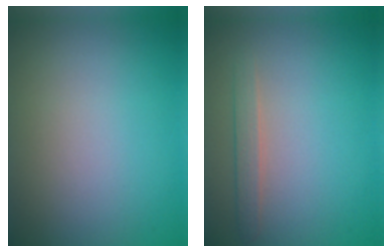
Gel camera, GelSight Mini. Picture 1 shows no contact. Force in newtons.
{"total": 1.5, "press": 1.5, "slide": 0.1}